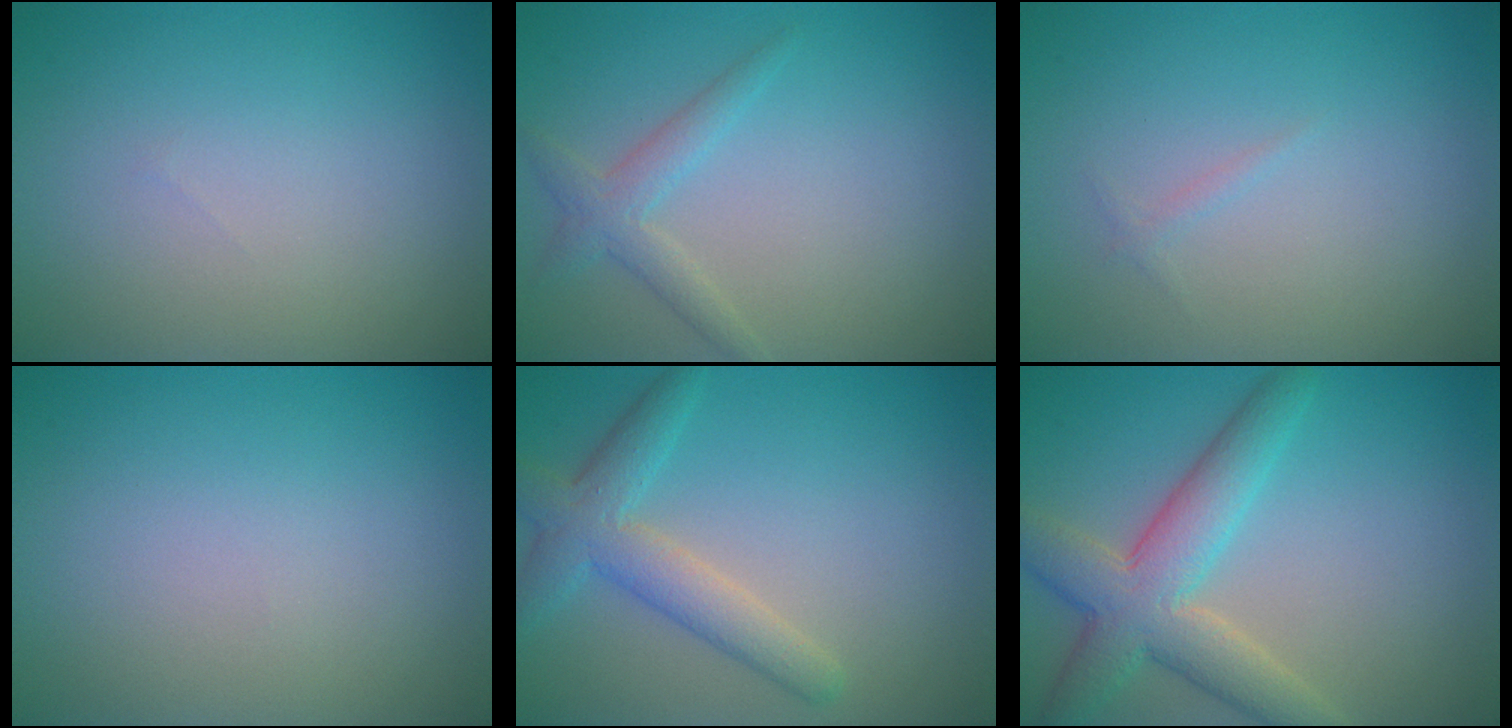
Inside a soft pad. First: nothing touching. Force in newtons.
{"total": 2.2, "press": 2.1, "slide": 0.1}
{"total": 0.5, "press": 0.5, "slide": 0.0}
{"total": 0.0}
{"total": 4.0, "press": 4.0, "slide": 0.3}
{"total": 6.2, "press": 6.2, "slide": 0.4}